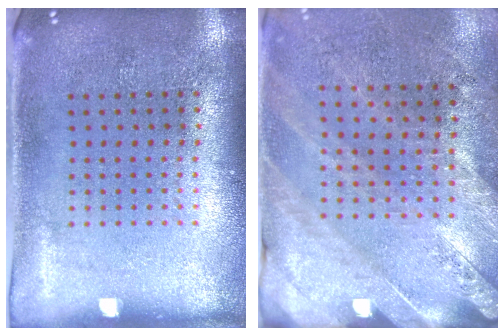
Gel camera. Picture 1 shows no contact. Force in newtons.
{"total": 2.5, "press": 2.3, "slide": 1.0}